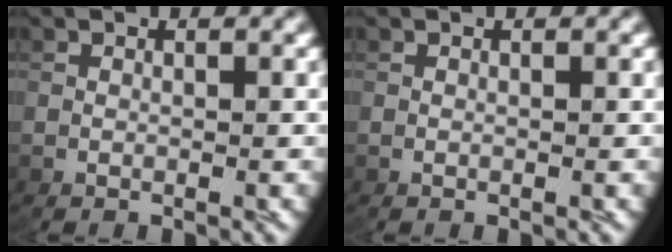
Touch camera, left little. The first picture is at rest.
{"total": 0.0}